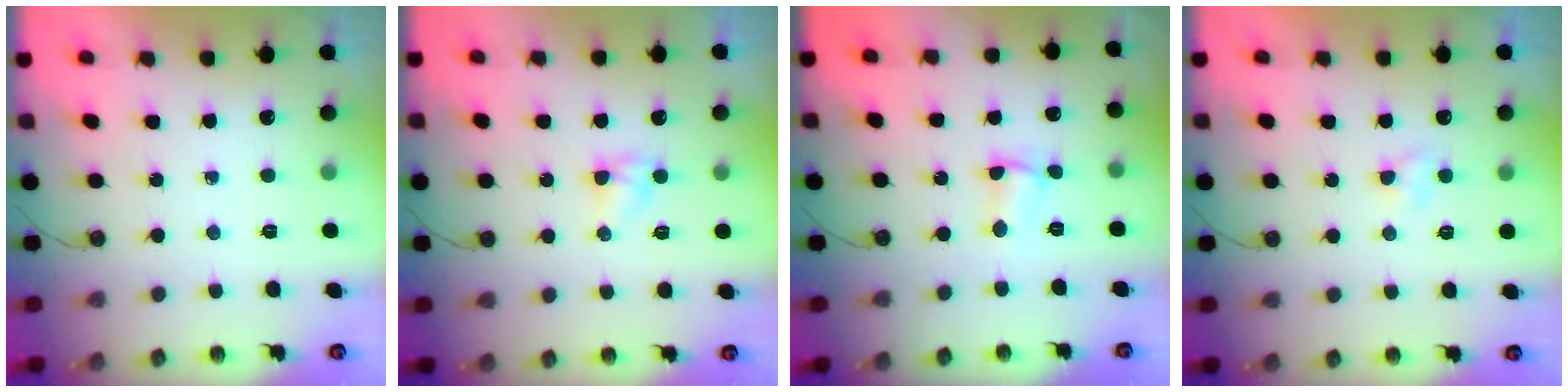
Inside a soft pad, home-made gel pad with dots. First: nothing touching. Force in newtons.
{"total": 2.8, "press": 2.8, "slide": 0.2}
{"total": 1.8, "press": 1.7, "slide": 0.5}
{"total": 2.9, "press": 2.8, "slide": 0.5}